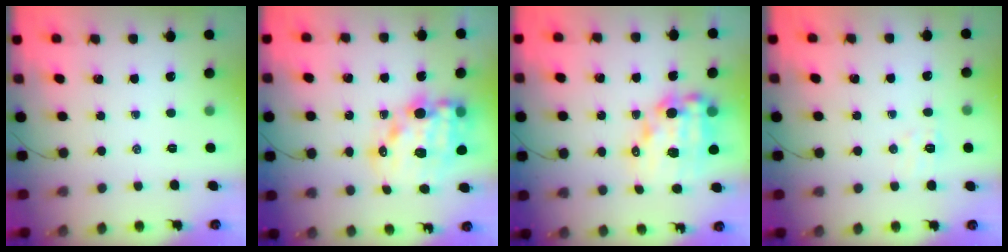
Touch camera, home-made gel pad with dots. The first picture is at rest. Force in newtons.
{"total": 17.3, "press": 16.8, "slide": 4.1}
{"total": 14.5, "press": 14.1, "slide": 3.3}
{"total": 5.5, "press": 5.4, "slide": 1.0}